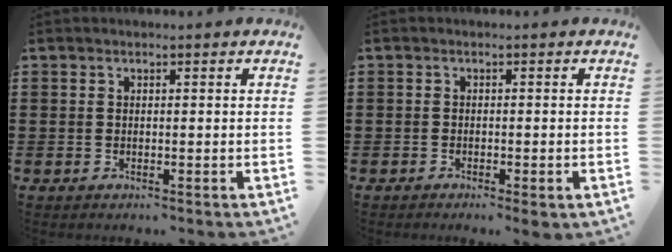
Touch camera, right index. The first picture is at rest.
{"total": 0.9, "force": [-0.8, 0.2, 0.3], "torque": [-0.008, -0.003, -0.014]}